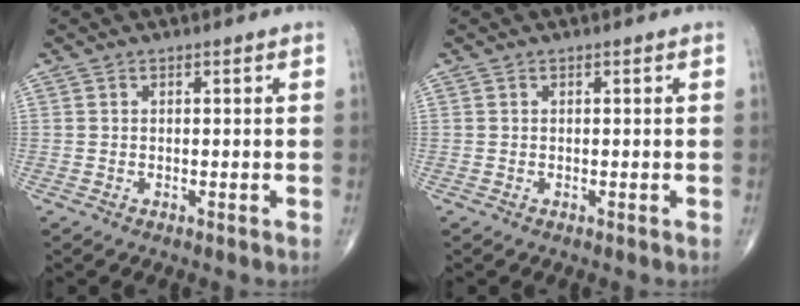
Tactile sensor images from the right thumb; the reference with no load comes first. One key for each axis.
{"total": 0.0}